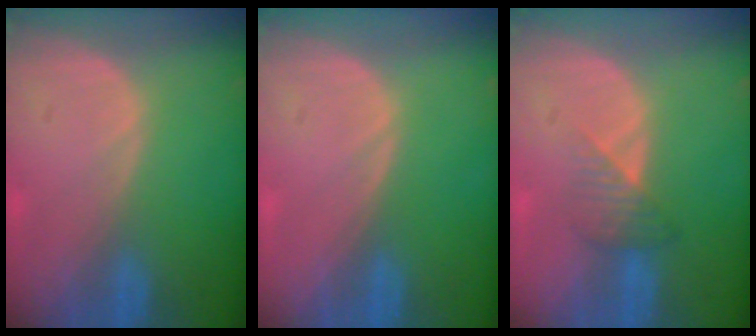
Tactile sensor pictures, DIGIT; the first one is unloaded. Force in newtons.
{"total": 0.0}
{"total": 3.3, "press": 3.0, "slide": 1.2}